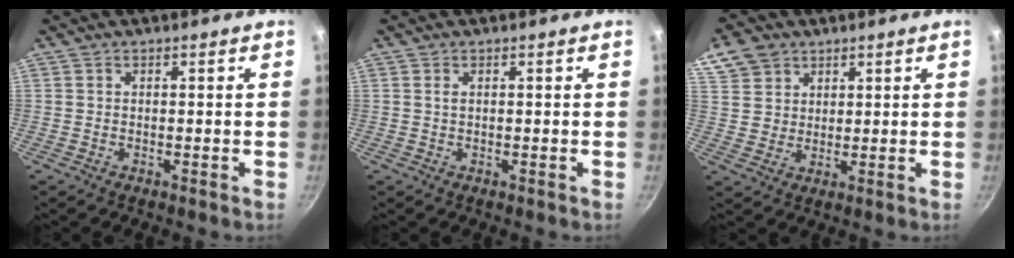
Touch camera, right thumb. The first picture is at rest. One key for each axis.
{"total": 0.8, "fx": 0.3, "fy": 0.4, "fz": 0.6, "tx": -0.012, "ty": 0.002, "tz": 0.005}
{"total": 7.8, "fx": 4.4, "fy": 6.1, "fz": 2.3, "tx": -0.017, "ty": -0.005, "tz": 0.084}